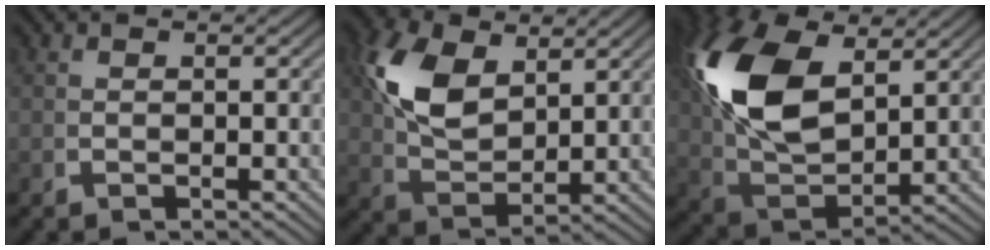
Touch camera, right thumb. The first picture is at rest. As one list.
[{"total": 7.1, "force": [2.1, 4.2, 5.3], "torque": [-0.126, -0.020, 0.052]}, {"total": 11.8, "force": [2.3, 7.0, 9.1], "torque": [-0.224, -0.031, 0.060]}]